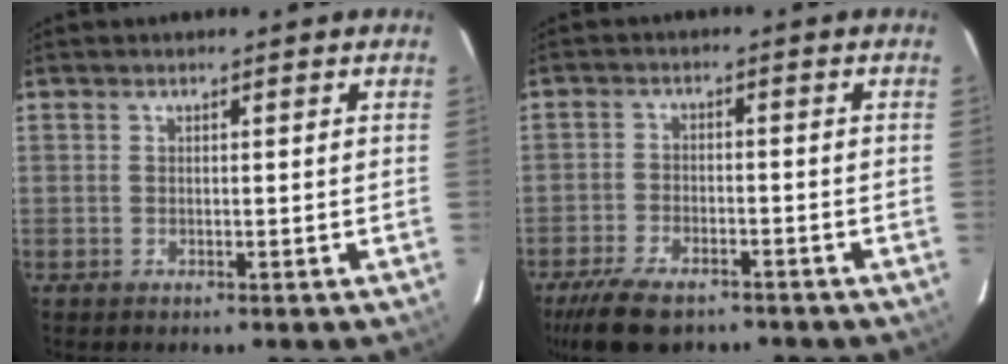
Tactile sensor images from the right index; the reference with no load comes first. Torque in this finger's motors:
{"motor_torque": [0.96, -0.76, 0.37, 0.10]}